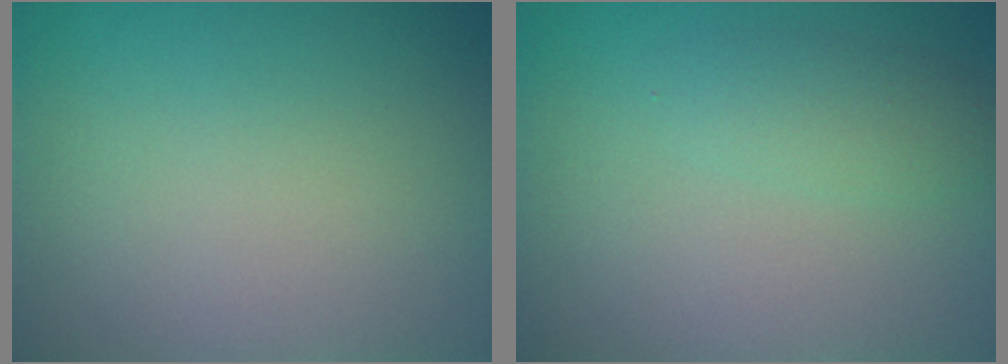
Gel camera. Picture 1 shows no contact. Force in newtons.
{"total": 1.8, "press": 1.8, "slide": 0.0}